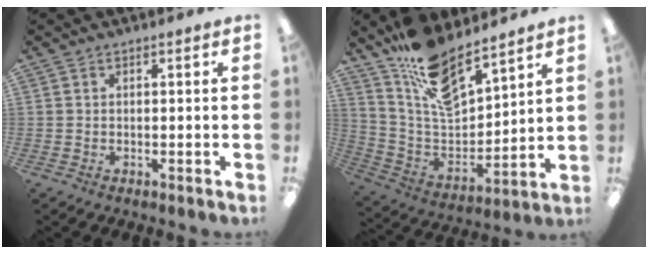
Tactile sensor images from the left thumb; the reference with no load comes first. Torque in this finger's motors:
{"motor_torque": [0.91, 0.32, 1.36, -1.41, 0.14]}